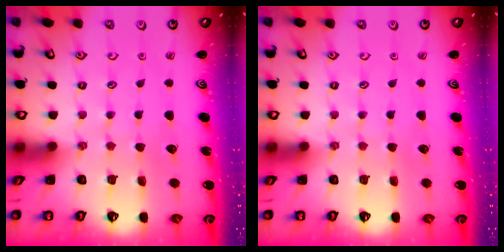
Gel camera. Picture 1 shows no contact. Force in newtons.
{"total": 0.0}